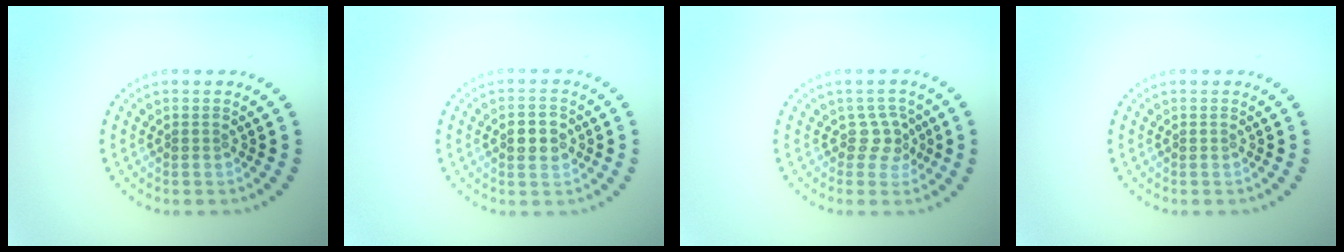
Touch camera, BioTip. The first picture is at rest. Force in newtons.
{"total": 2.5, "press": 2.5, "slide": 0.1}
{"total": 2.0, "press": 1.5, "slide": 1.4}
{"total": 0.0}